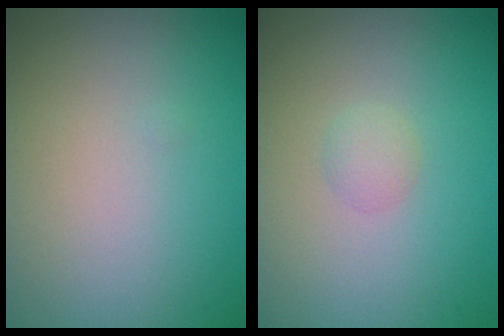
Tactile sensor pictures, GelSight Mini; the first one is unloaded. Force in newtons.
{"total": 1.0, "press": 1.0, "slide": 0.1}